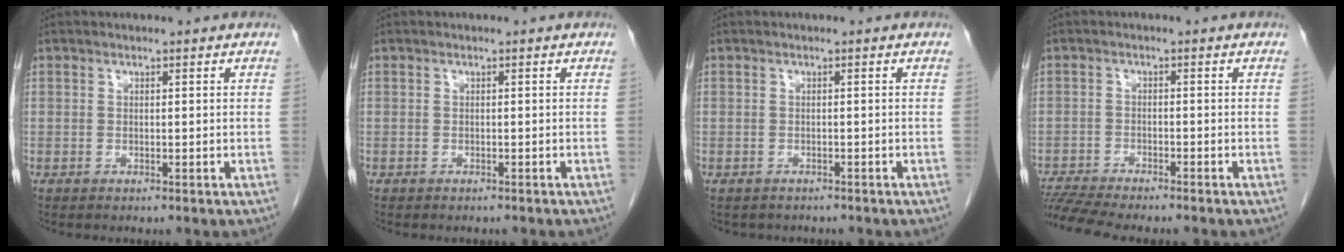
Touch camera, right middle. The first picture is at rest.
{"total": 1.5, "force": [-1.3, 0.5, 0.5], "torque": [-0.016, -0.002, -0.014]}
{"total": 2.3, "force": [-2.0, 1.2, 0.2], "torque": [-0.010, 0.000, -0.028]}
{"total": 9.2, "force": [-8.3, 0.5, 3.8], "torque": [-0.064, -0.006, -0.133]}